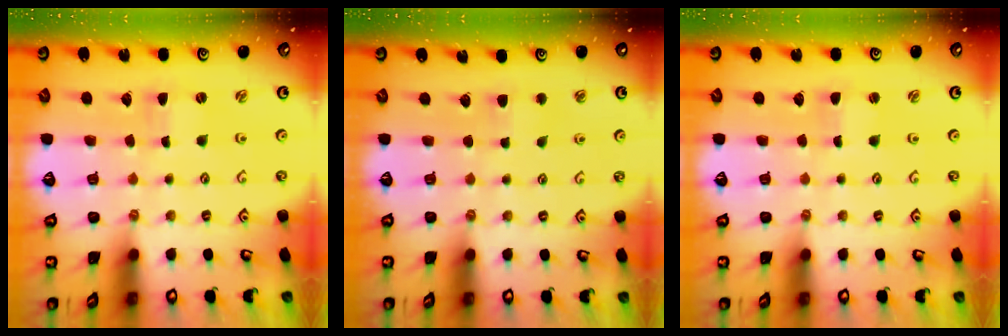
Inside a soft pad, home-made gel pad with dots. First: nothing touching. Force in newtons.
{"total": 2.7, "press": 2.7, "slide": 0.4}
{"total": 0.8, "press": 0.8, "slide": 0.0}